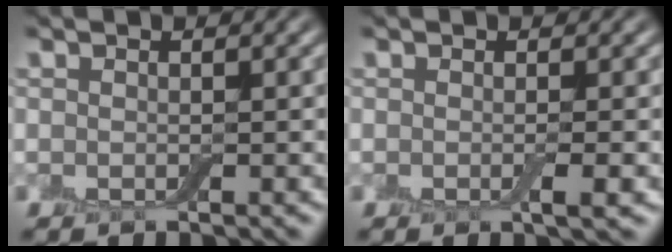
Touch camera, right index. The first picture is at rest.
{"total": 1.3, "force": [-0.2, 0.2, 1.3], "torque": [-0.019, -0.004, -0.006]}